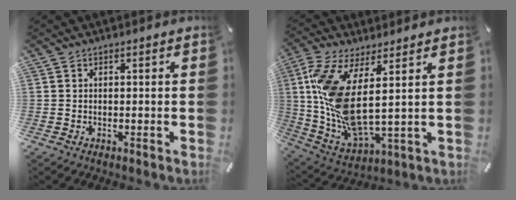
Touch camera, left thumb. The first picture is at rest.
{"total": 14.0, "force": [3.9, 4.1, 12.9], "torque": [-0.290, -0.043, 0.065]}